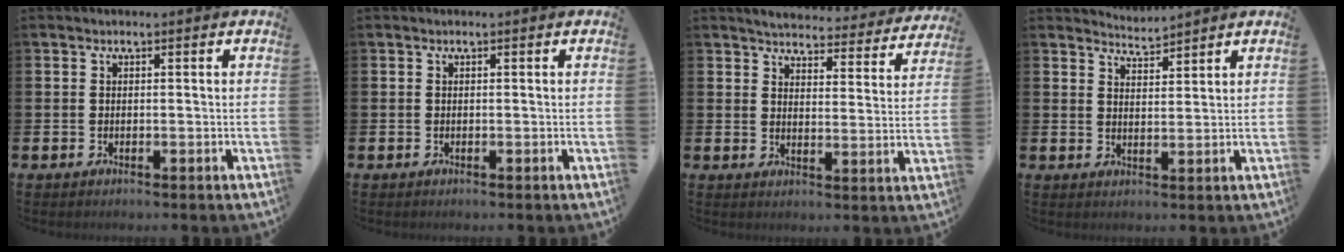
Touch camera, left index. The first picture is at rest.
{"total": 0.0}
{"total": 4.1, "force": [4.1, 0.6, 0.6], "torque": [-0.026, -0.034, 0.066]}
{"total": 3.3, "force": [3.3, -0.1, -0.4], "torque": [0.004, -0.024, 0.059]}